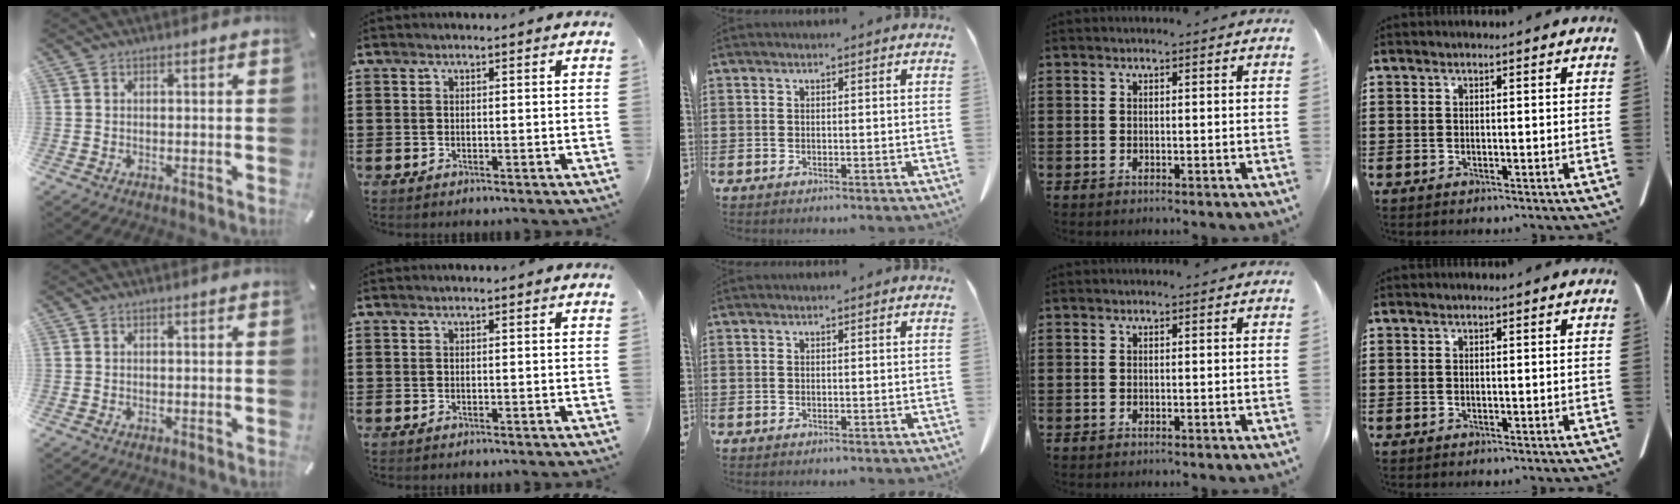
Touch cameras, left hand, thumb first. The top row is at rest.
{}